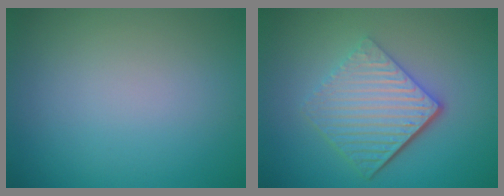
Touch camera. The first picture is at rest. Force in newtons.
{"total": 6.1, "press": 4.0, "slide": 4.5}